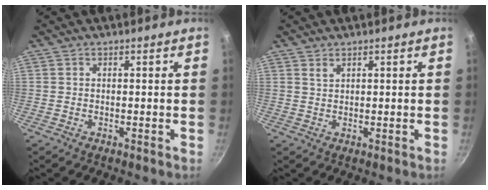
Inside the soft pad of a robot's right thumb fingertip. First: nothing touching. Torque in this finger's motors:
{"motor_torque": [0.05, 0.05, 0.38, 0.25, 0.06]}